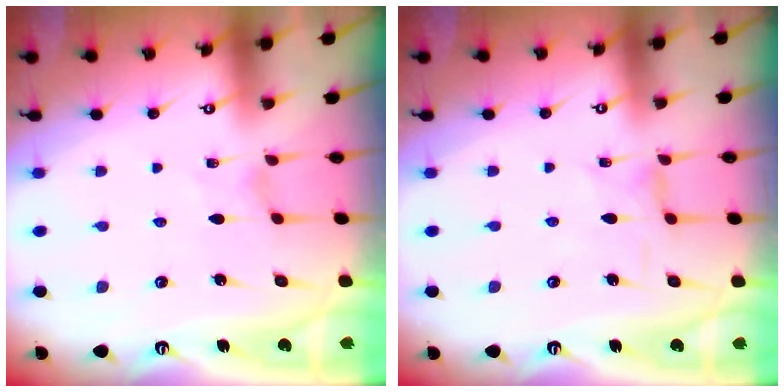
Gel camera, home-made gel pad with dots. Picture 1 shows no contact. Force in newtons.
{"total": 1.1, "press": 1.1, "slide": 0.2}